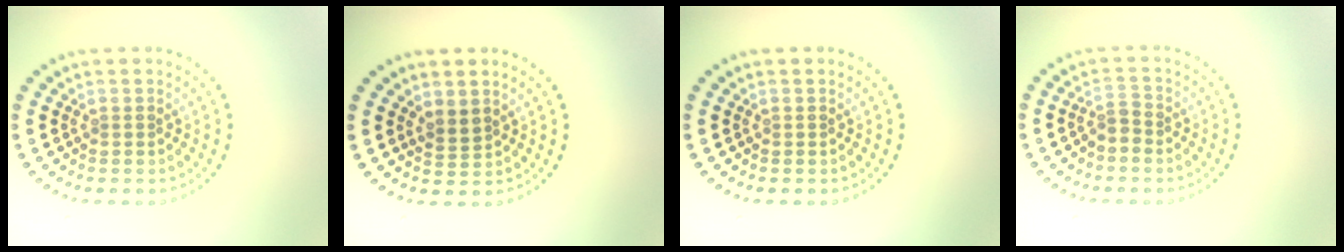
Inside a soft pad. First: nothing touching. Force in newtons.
{"total": 1.5, "press": 1.2, "slide": 0.9}
{"total": 0.0}
{"total": 1.5, "press": 1.2, "slide": 0.9}